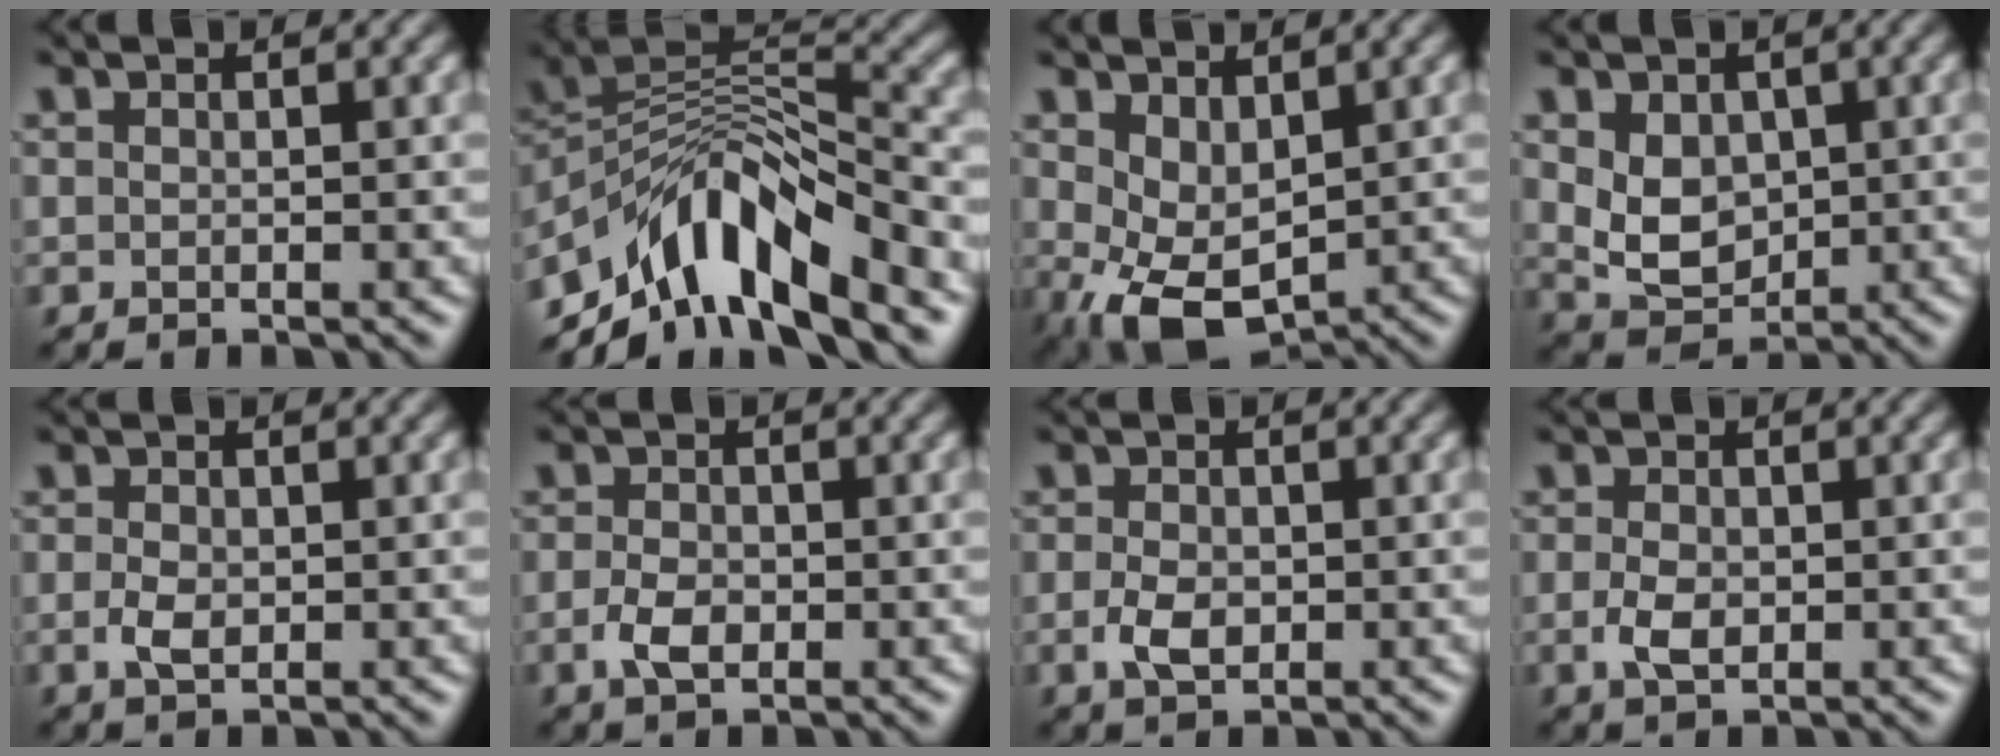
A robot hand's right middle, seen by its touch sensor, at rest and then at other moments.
{"total": 10.2, "force": [-6.3, 4.1, 6.9], "torque": [-0.104, 0.013, -0.121]}
{"total": 5.3, "force": [-0.1, 3.3, 4.2], "torque": [-0.102, -0.009, 0.008]}
{"total": 4.3, "force": [0.6, 3.2, 2.8], "torque": [-0.056, -0.008, 0.016]}
{"total": 2.0, "force": [-0.3, 1.3, 1.5], "torque": [-0.035, -0.001, -0.006]}
{"total": 2.5, "force": [-0.7, 1.6, 1.8], "torque": [-0.040, 0.000, -0.016]}
{"total": 2.6, "force": [-0.5, 1.7, 1.8], "torque": [-0.039, -0.002, -0.012]}
{"total": 2.4, "force": [-0.4, 1.6, 1.8], "torque": [-0.041, -0.001, -0.009]}